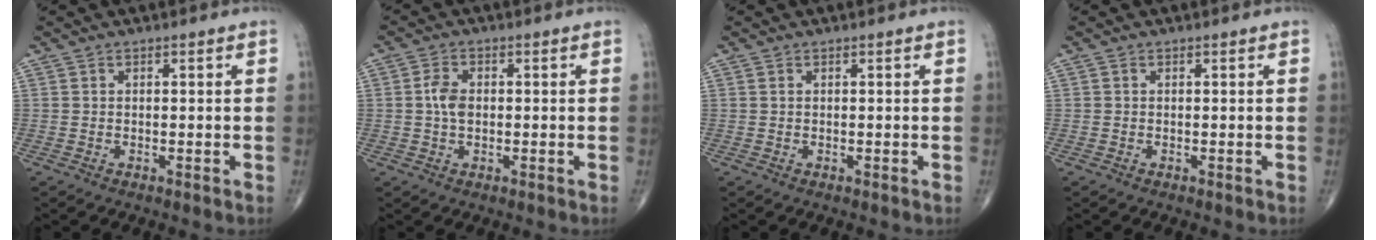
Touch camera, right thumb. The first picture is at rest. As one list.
[{"total": 3.7, "force": [0.1, 2.4, 2.9], "torque": [-0.057, 0.002, -0.003]}, {"total": 0.0}, {"total": 0.0}]